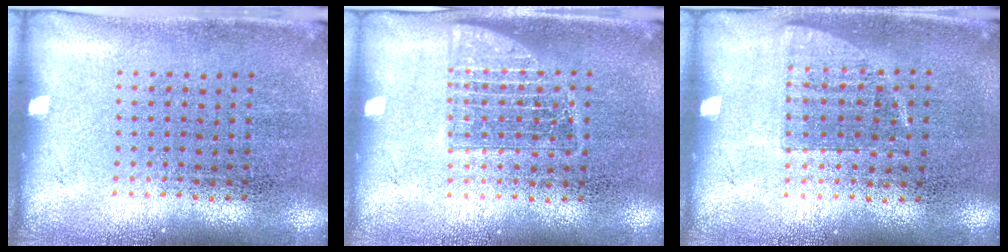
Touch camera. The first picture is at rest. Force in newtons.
{"total": 1.1, "press": 1.1, "slide": 0.3}
{"total": 0.7, "press": 0.7, "slide": 0.2}